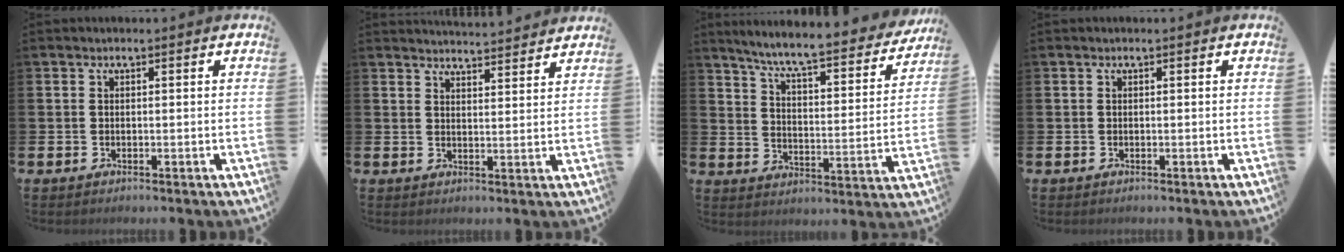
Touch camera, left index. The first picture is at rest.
{"total": 4.3, "force": [4.3, 0.0, -0.1], "torque": [-0.007, -0.028, 0.077]}
{"total": 7.5, "force": [6.8, 0.7, 3.1], "torque": [-0.087, -0.054, 0.111]}
{"total": 0.0}